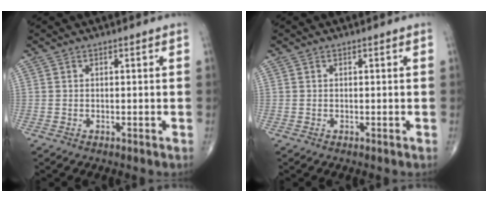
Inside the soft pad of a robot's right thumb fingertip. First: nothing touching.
{"total": 0.0}